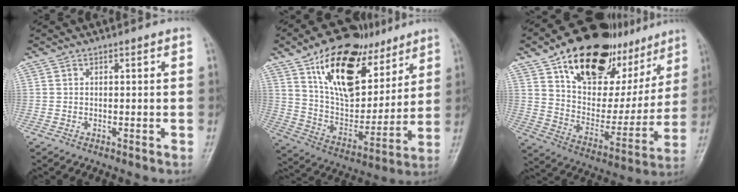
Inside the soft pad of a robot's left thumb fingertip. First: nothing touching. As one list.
[{"total": 23.2, "force": [12.4, 12.4, 15.1], "torque": [-0.199, -0.046, 0.219]}, {"total": 28.8, "force": [17.1, 15.8, 16.8], "torque": [-0.208, -0.032, 0.276]}]